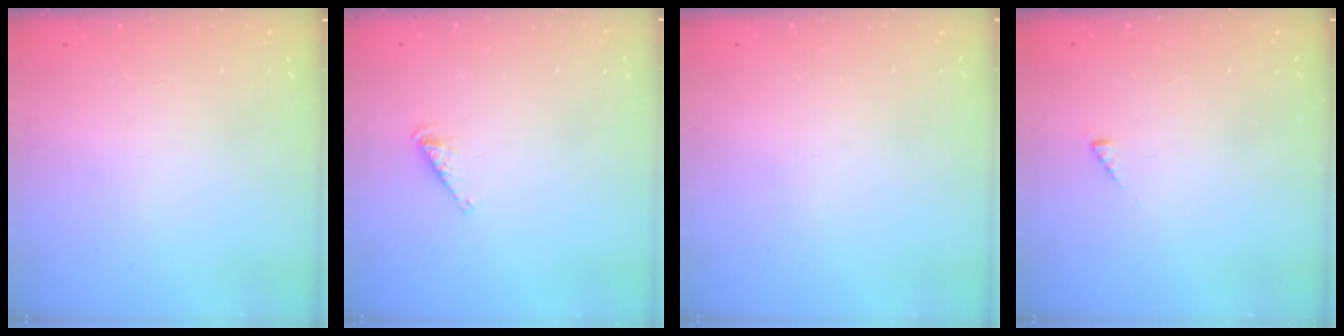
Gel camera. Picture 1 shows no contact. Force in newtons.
{"total": 2.8, "press": 2.8, "slide": 0.5}
{"total": 0.0}
{"total": 2.2, "press": 2.2, "slide": 0.4}